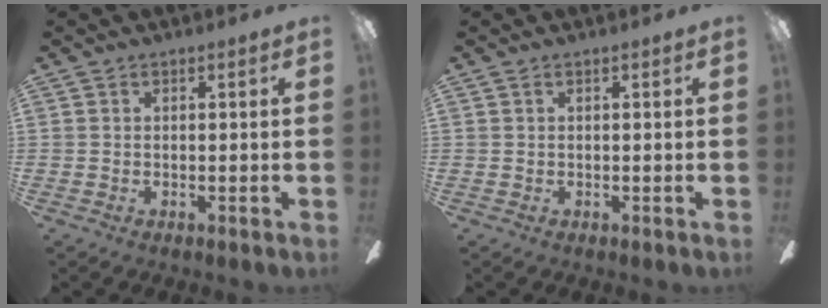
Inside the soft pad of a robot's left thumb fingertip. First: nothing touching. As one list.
[{"total": 0.0}]